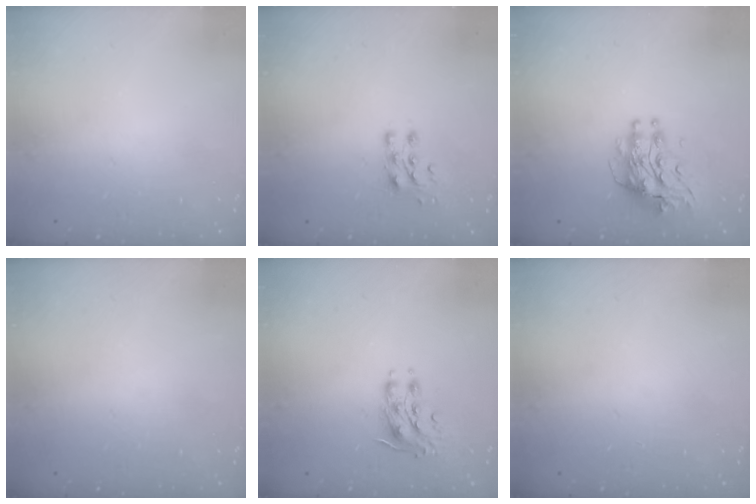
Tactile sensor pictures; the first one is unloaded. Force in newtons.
{"total": 7.1, "press": 7.1, "slide": 0.8}
{"total": 9.4, "press": 9.3, "slide": 0.9}
{"total": 0.0}
{"total": 8.2, "press": 8.2, "slide": 0.4}
{"total": 0.0}